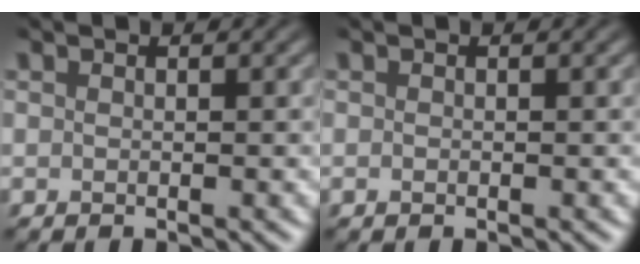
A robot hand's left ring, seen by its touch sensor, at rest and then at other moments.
{"total": 0.0}